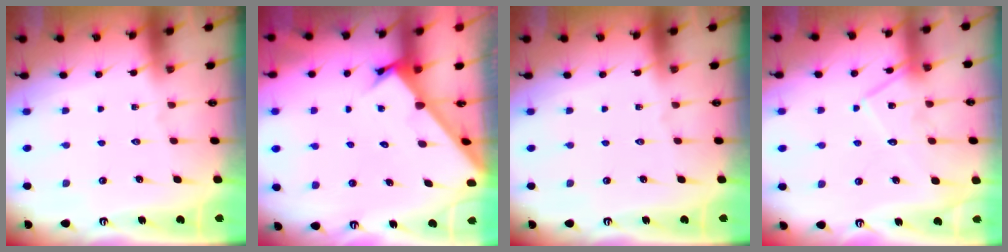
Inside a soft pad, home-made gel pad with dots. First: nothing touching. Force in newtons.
{"total": 2.5, "press": 2.5, "slide": 0.2}
{"total": 0.0}
{"total": 13.9, "press": 13.9, "slide": 1.2}